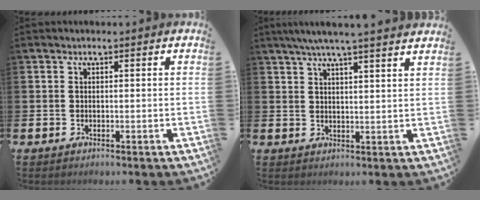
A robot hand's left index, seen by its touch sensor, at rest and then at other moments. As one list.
[{"total": 5.2, "force": [4.7, -0.7, 2.0], "torque": [-0.050, -0.015, 0.084]}]